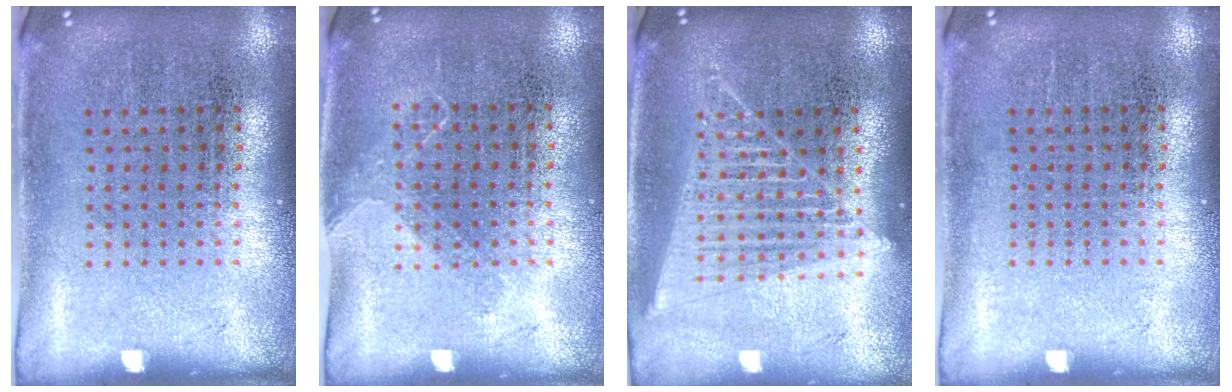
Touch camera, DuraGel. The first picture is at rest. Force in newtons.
{"total": 1.1, "press": 0.8, "slide": 0.7}
{"total": 1.9, "press": 1.7, "slide": 0.8}
{"total": 0.0}